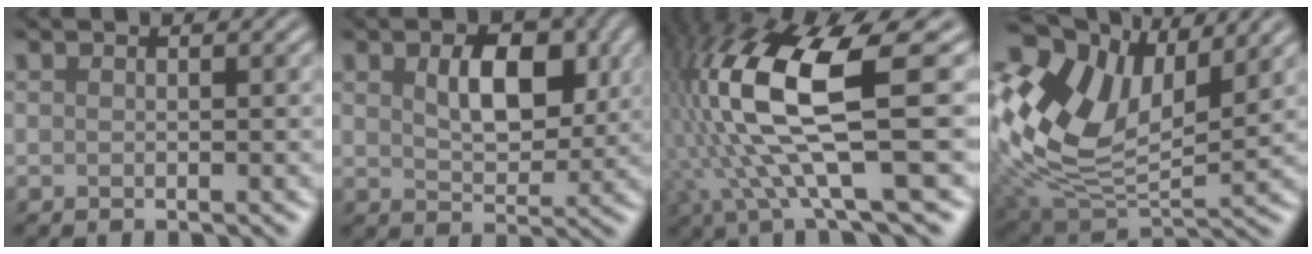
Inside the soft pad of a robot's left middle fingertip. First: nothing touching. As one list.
[{"total": 2.2, "force": [0.4, 0.7, 2.1], "torque": [-0.064, -0.024, 0.046]}, {"total": 9.2, "force": [-1.2, 1.2, 9.1], "torque": [-0.223, -0.022, 0.026]}, {"total": 9.6, "force": [3.6, 5.4, 7.0], "torque": [-0.201, -0.008, 0.110]}]